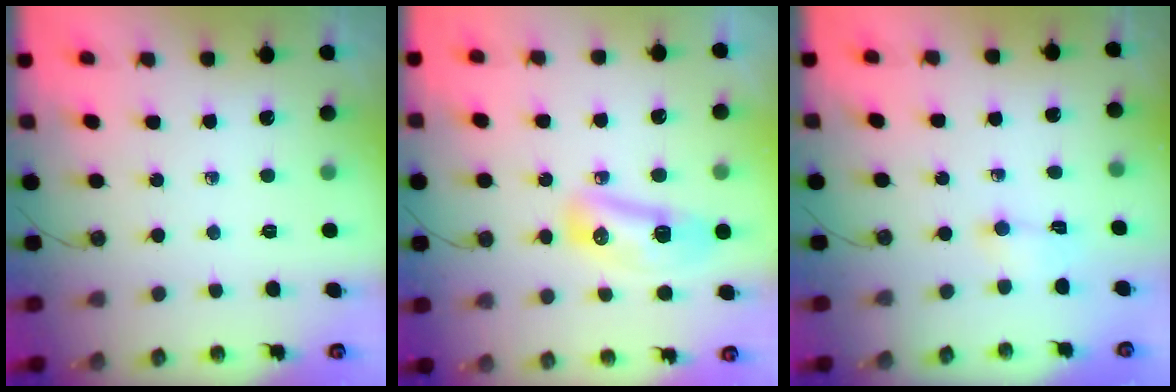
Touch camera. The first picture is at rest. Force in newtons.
{"total": 17.6, "press": 12.4, "slide": 12.5}
{"total": 1.9, "press": 1.7, "slide": 0.7}